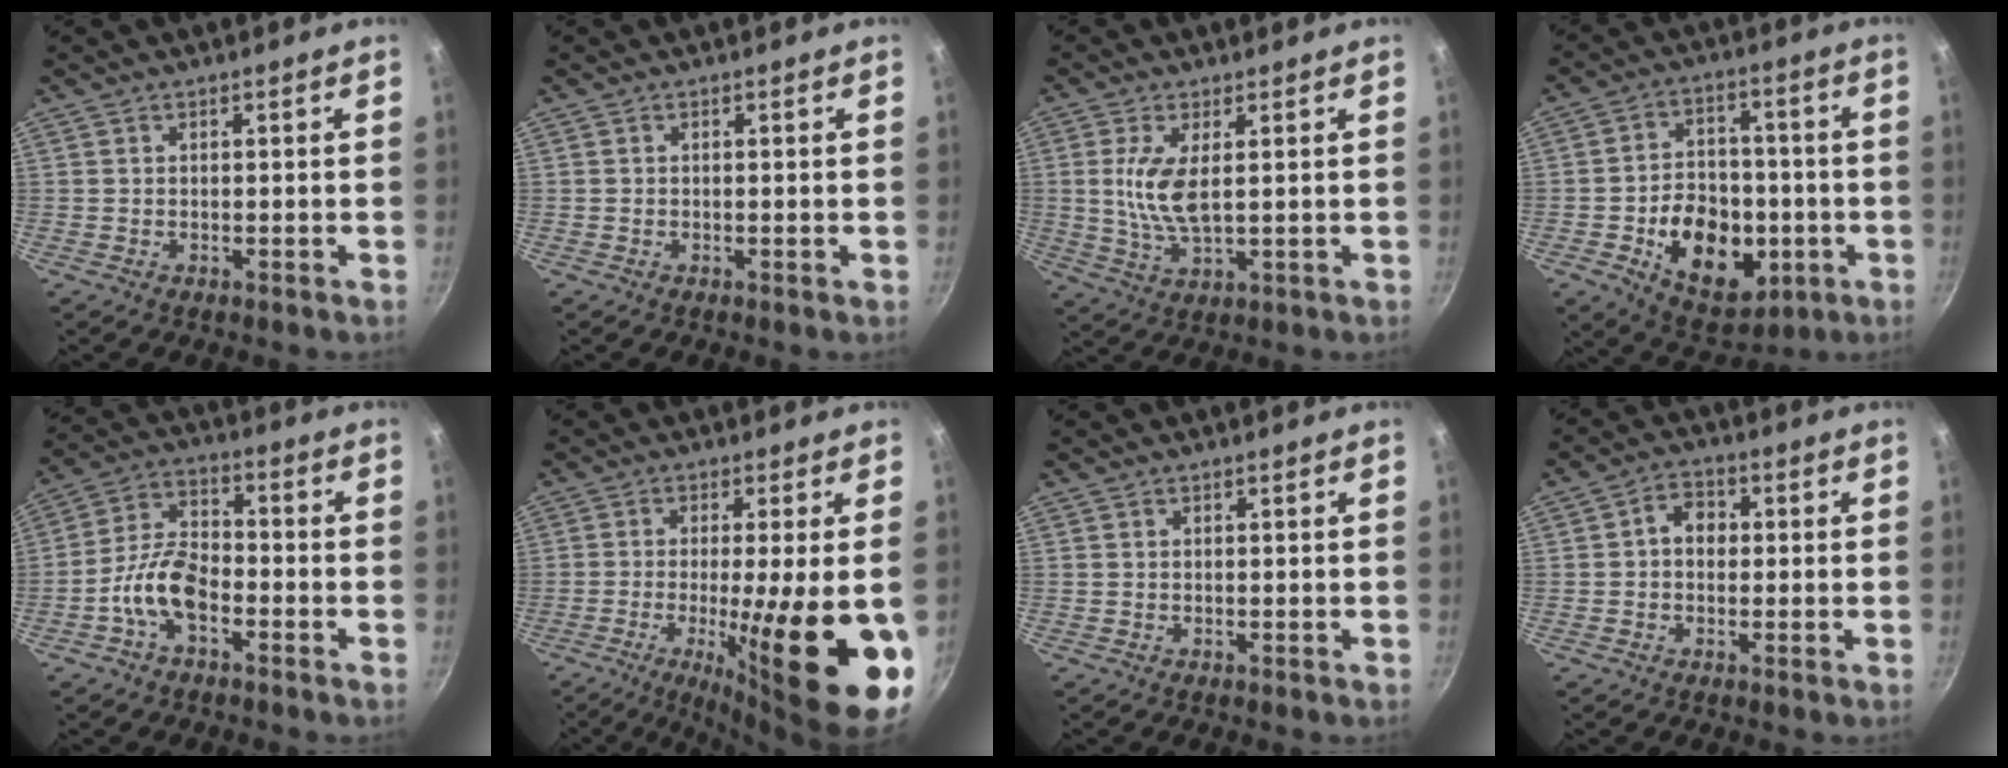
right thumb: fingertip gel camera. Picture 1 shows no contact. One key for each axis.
{"total": 0.0}
{"total": 7.7, "fx": 1.2, "fy": 2.9, "fz": 7.0, "tx": -0.145, "ty": -0.009, "tz": 0.030}
{"total": 17.3, "fx": -4.3, "fy": 12.1, "fz": 11.5, "tx": -0.132, "ty": 0.020, "tz": -0.052}
{"total": 9.4, "fx": -4.1, "fy": 5.1, "fz": 6.8, "tx": -0.121, "ty": 0.045, "tz": -0.086}
{"total": 20.0, "fx": -4.8, "fy": 3.9, "fz": 19.0, "tx": -0.273, "ty": -0.013, "tz": -0.061}
{"total": 0.0}
{"total": 4.9, "fx": 0.3, "fy": 3.9, "fz": 3.0, "tx": -0.024, "ty": 0.011, "tz": -0.004}